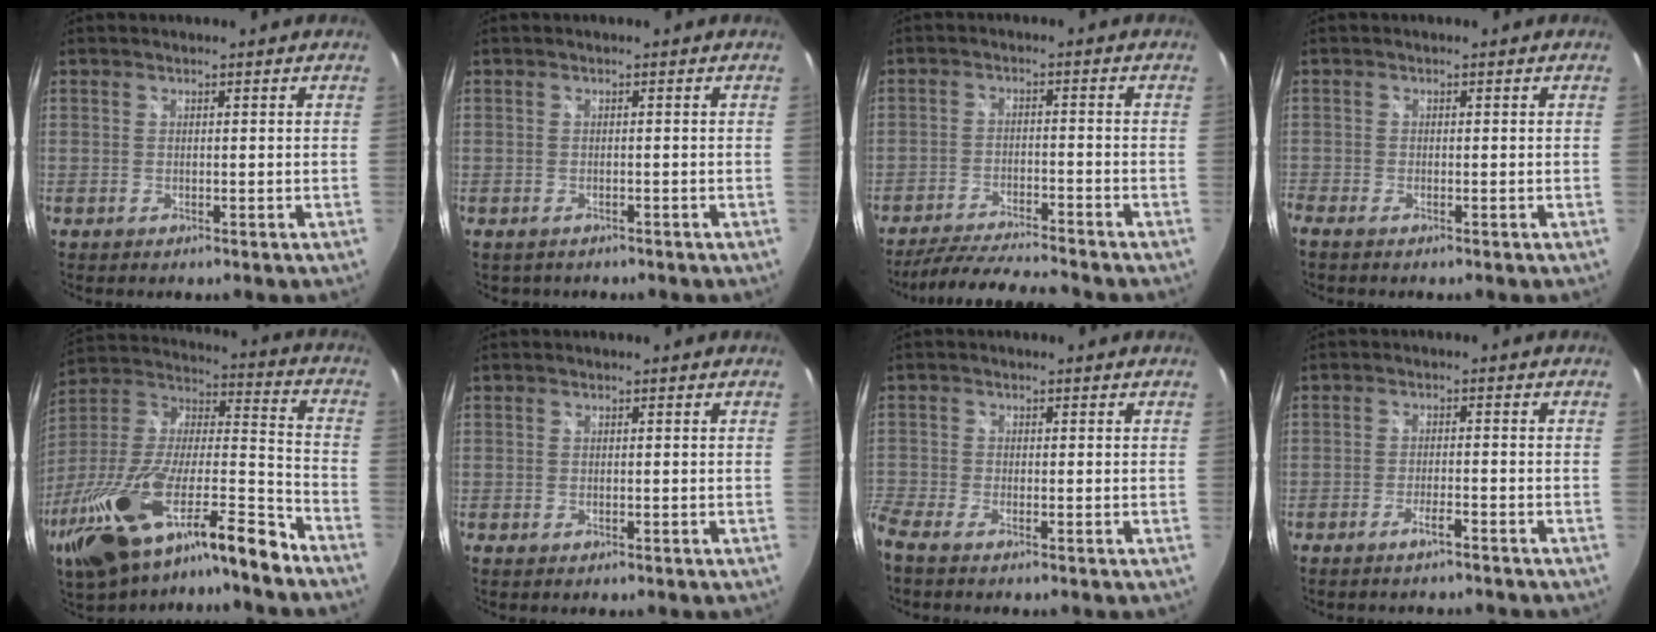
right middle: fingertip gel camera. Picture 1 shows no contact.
{"total": 1.4, "force": [-1.0, 0.9, 0.5], "torque": [-0.012, -0.002, -0.013]}
{"total": 11.4, "force": [-10.4, 0.5, 4.5], "torque": [-0.105, -0.005, -0.173]}
{"total": 1.2, "force": [-1.0, 0.0, 0.6], "torque": [-0.018, -0.002, -0.021]}
{"total": 26.4, "force": [-17.9, 6.0, 18.5], "torque": [-0.339, -0.039, -0.313]}
{"total": 0.0}
{"total": 2.8, "force": [-2.4, 0.1, 1.4], "torque": [-0.046, -0.010, -0.054]}
{"total": 2.8, "force": [-2.5, 0.1, 1.3], "torque": [-0.038, 0.001, -0.042]}